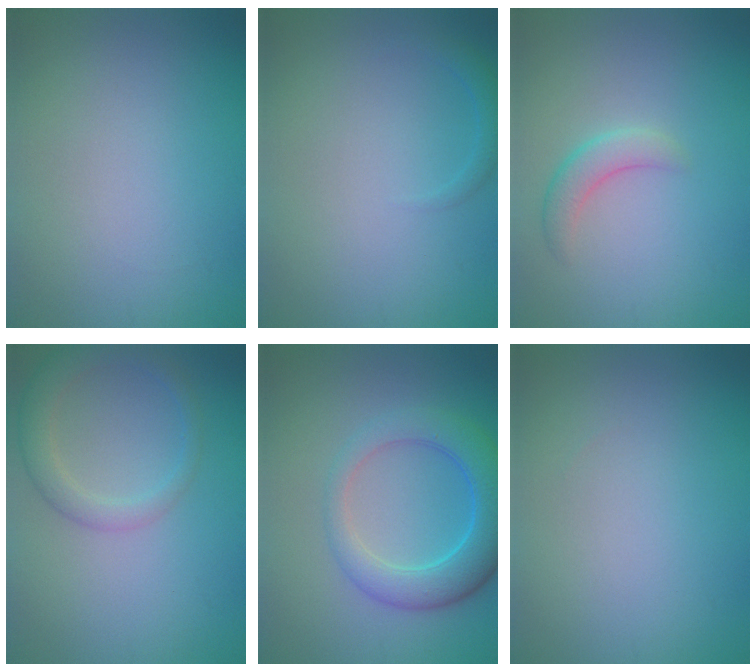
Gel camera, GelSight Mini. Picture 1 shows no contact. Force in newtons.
{"total": 1.2, "press": 1.1, "slide": 0.2}
{"total": 2.1, "press": 2.1, "slide": 0.2}
{"total": 2.9, "press": 2.9, "slide": 0.2}
{"total": 5.5, "press": 5.5, "slide": 0.2}
{"total": 0.0}